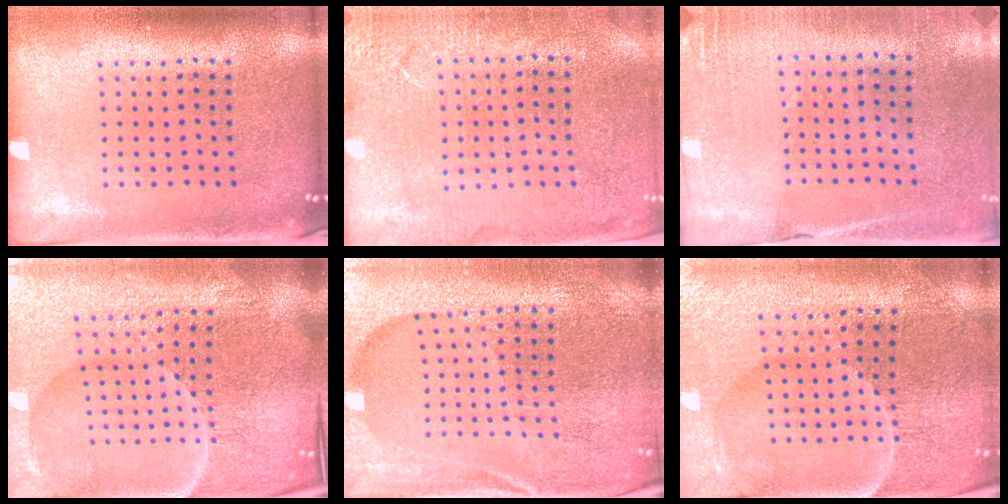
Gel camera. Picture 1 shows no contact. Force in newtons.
{"total": 2.8, "press": 2.8, "slide": 0.1}
{"total": 2.7, "press": 2.6, "slide": 0.9}
{"total": 5.9, "press": 5.4, "slide": 2.4}
{"total": 4.5, "press": 4.4, "slide": 1.3}
{"total": 3.6, "press": 3.6, "slide": 0.4}